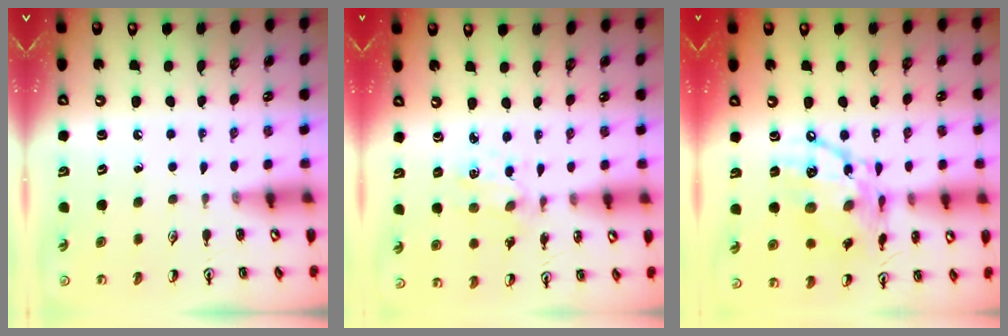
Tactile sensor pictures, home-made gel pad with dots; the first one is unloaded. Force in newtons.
{"total": 1.3, "press": 1.3, "slide": 0.1}
{"total": 17.9, "press": 17.8, "slide": 1.8}